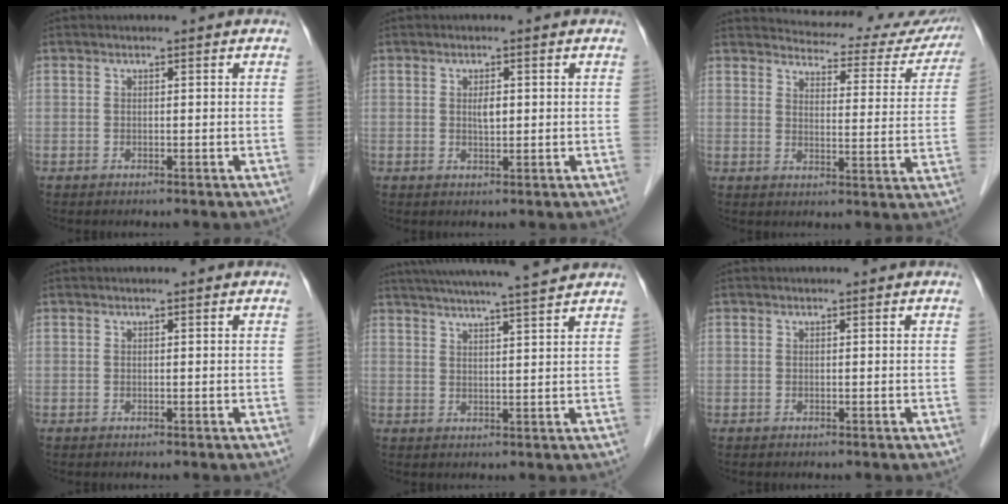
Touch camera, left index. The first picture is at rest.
{"total": 1.7, "force": [0.3, 0.6, 1.6], "torque": [-0.030, 0.000, 0.008]}
{"total": 18.1, "force": [17.2, 4.5, 3.2], "torque": [-0.016, -0.045, 0.183]}
{"total": 0.0}
{"total": 13.9, "force": [12.5, -0.3, 6.1], "torque": [-0.106, 0.017, 0.173]}
{"total": 0.0}